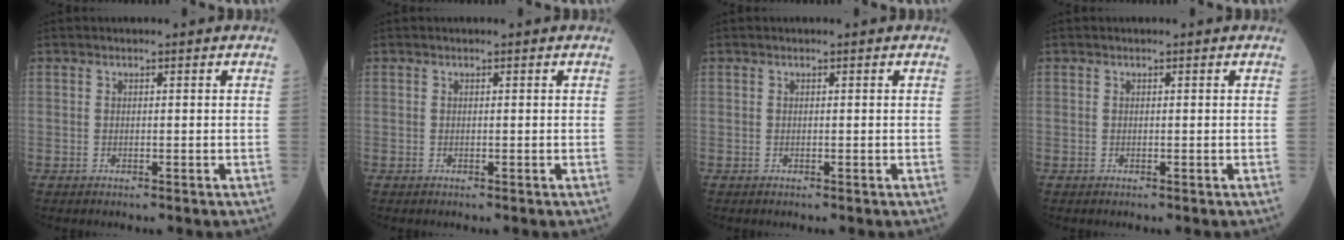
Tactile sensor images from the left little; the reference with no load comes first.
{"total": 0.0}
{"total": 0.0}
{"total": 0.0}